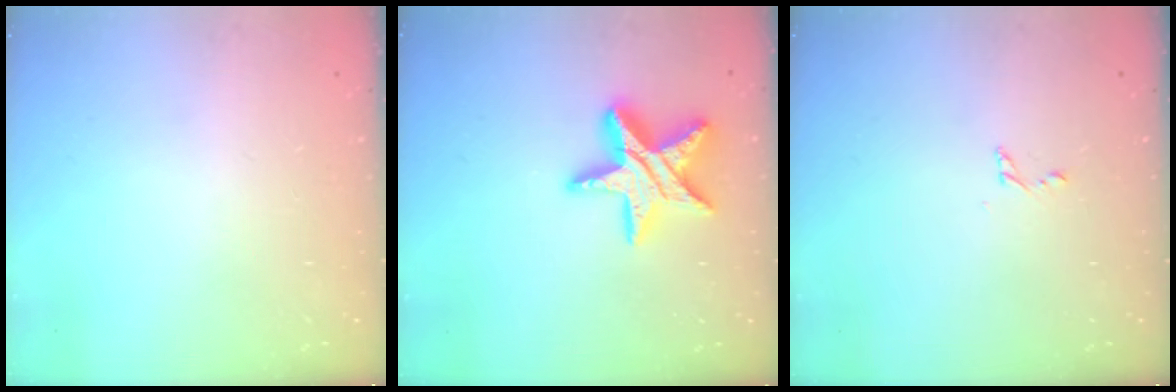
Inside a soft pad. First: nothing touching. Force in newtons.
{"total": 16.4, "press": 16.4, "slide": 1.3}
{"total": 2.5, "press": 2.5, "slide": 0.2}